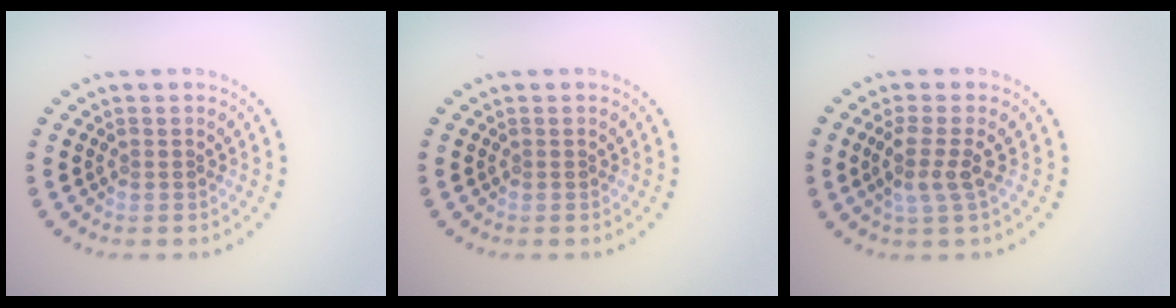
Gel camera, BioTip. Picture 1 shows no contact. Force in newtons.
{"total": 0.0}
{"total": 2.5, "press": 2.0, "slide": 1.6}